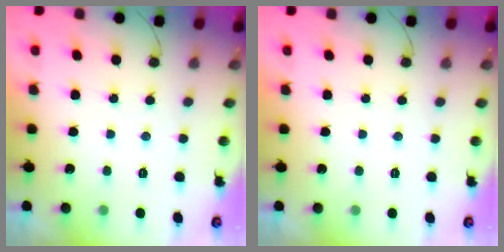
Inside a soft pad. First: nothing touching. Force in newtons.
{"total": 1.9, "press": 1.9, "slide": 0.1}